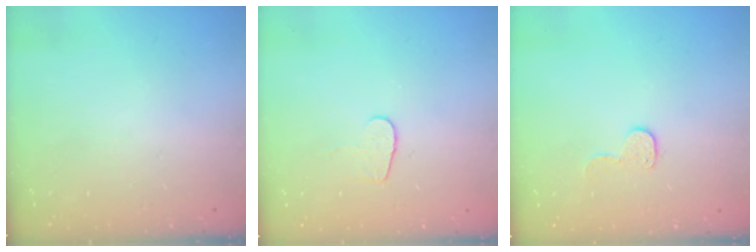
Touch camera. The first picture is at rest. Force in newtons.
{"total": 5.4, "press": 5.4, "slide": 0.6}
{"total": 6.4, "press": 6.4, "slide": 0.4}